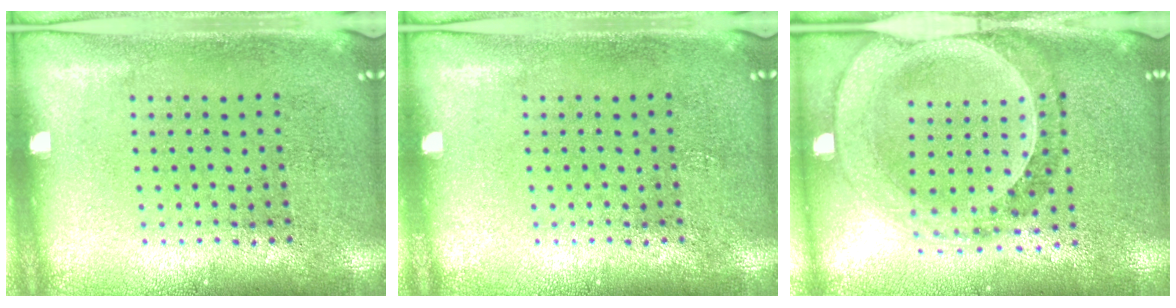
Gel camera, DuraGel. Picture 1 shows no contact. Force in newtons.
{"total": 0.0}
{"total": 1.5, "press": 1.5, "slide": 0.3}